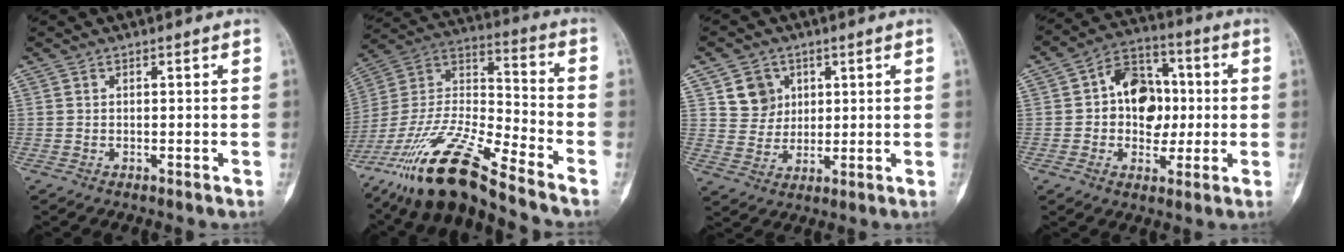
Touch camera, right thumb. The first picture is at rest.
{"total": 21.0, "force": [-16.0, 3.1, 13.2], "torque": [-0.285, 0.049, -0.305]}
{"total": 6.5, "force": [2.7, 5.7, 1.7], "torque": [-0.003, -0.012, 0.051]}
{"total": 12.5, "force": [0.5, 9.3, 8.3], "torque": [-0.080, 0.022, 0.000]}